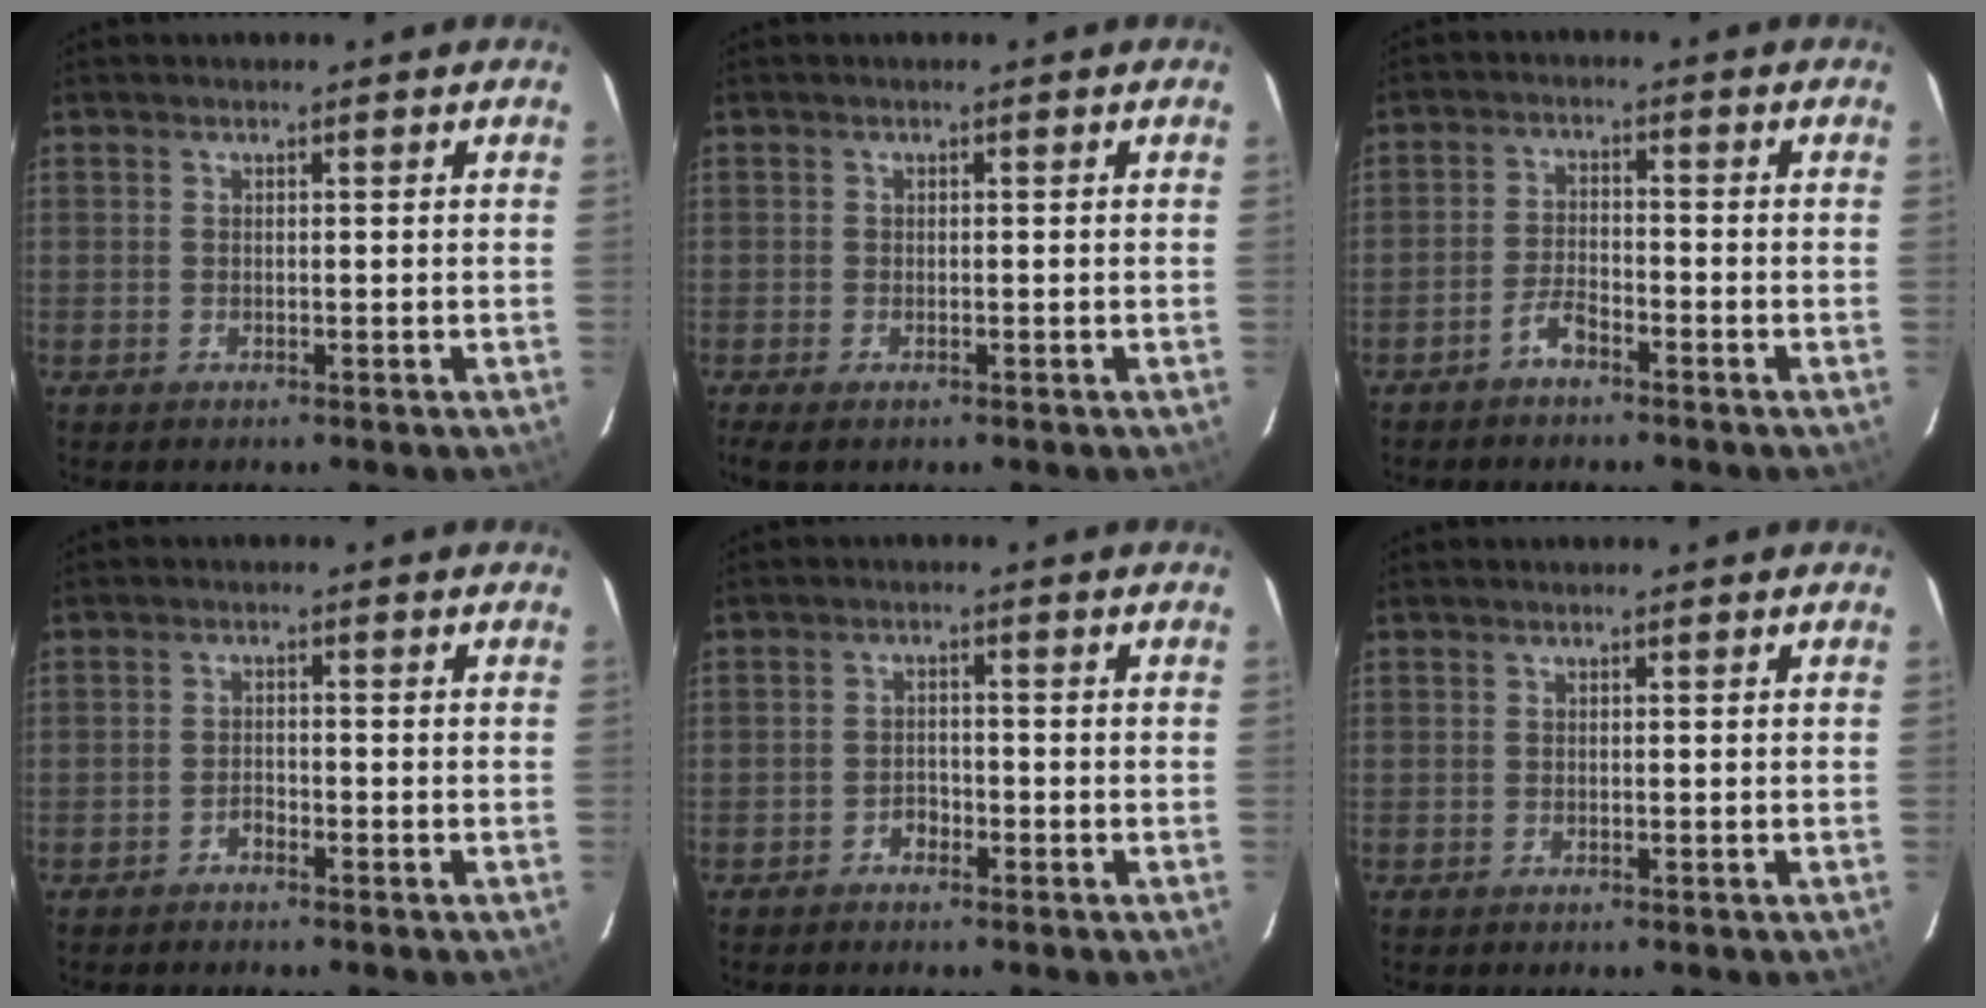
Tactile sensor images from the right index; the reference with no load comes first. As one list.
[{"total": 0.7, "force": [-0.5, 0.4, 0.4], "torque": [-0.008, -0.003, -0.008]}, {"total": 3.3, "force": [-2.7, 0.9, 1.7], "torque": [-0.048, 0.009, -0.054]}, {"total": 1.4, "force": [-1.2, 0.5, 0.3], "torque": [-0.006, 0.003, -0.023]}, {"total": 2.0, "force": [-1.5, 1.2, 0.5], "torque": [-0.010, 0.006, -0.025]}, {"total": 0.0}]